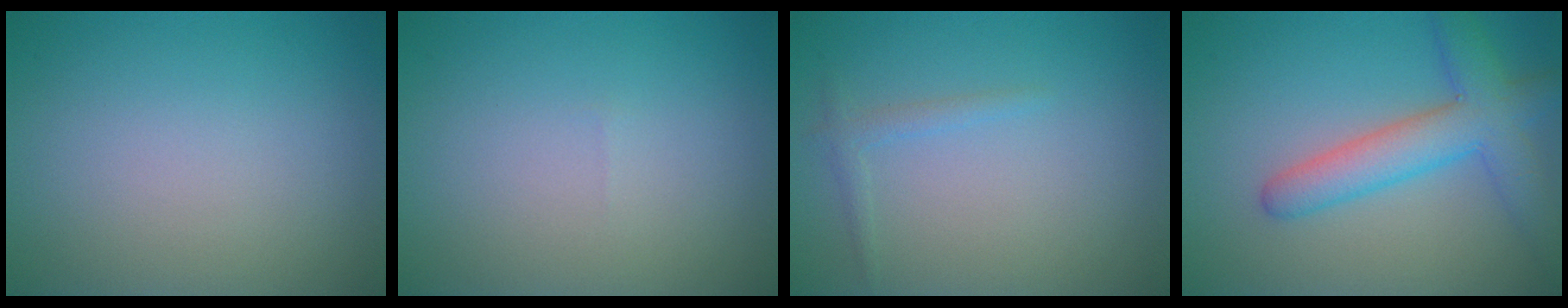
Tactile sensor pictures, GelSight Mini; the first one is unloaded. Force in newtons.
{"total": 0.0}
{"total": 1.1, "press": 1.1, "slide": 0.0}
{"total": 5.3, "press": 5.3, "slide": 0.3}